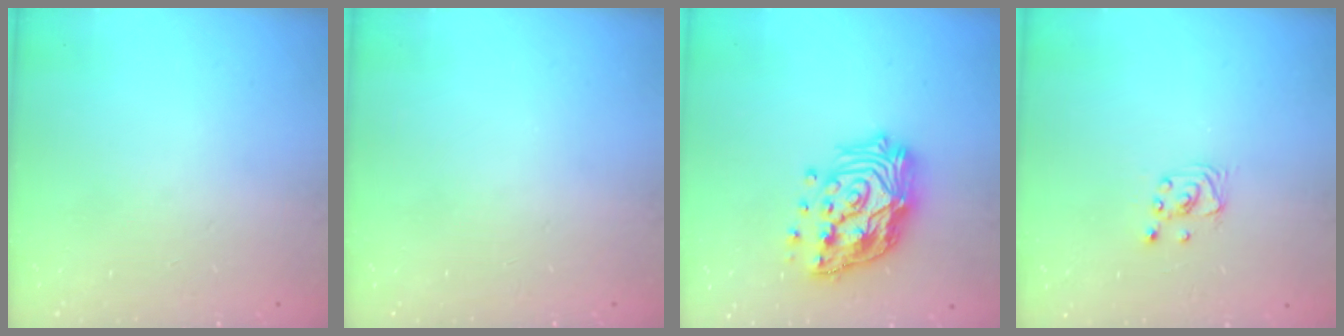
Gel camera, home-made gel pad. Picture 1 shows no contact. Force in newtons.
{"total": 0.0}
{"total": 19.2, "press": 19.1, "slide": 1.9}
{"total": 1.6, "press": 1.6, "slide": 0.0}